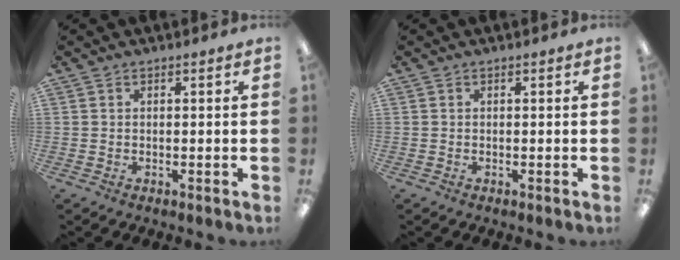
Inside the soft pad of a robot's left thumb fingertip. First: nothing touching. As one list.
[{"total": 0.0}]